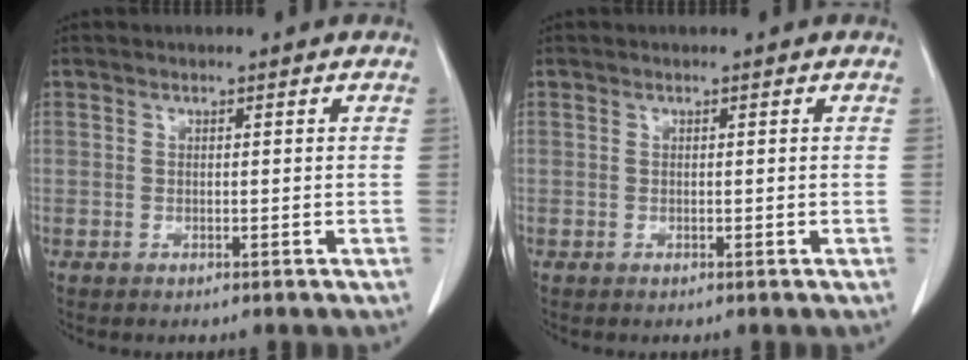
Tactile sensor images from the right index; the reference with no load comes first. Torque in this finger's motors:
{"motor_torque": [-0.03, 0.01, 0.01, 0.00]}